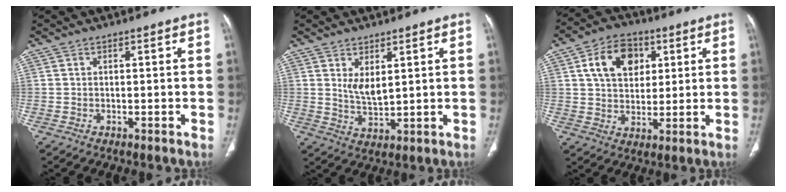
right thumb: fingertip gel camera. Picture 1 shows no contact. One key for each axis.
{"total": 4.5, "fx": 1.9, "fy": 1.9, "fz": 3.7, "tx": -0.065, "ty": -0.024, "tz": 0.044}
{"total": 11.4, "fx": 3.8, "fy": 8.2, "fz": 6.9, "tx": -0.085, "ty": -0.004, "tz": 0.064}